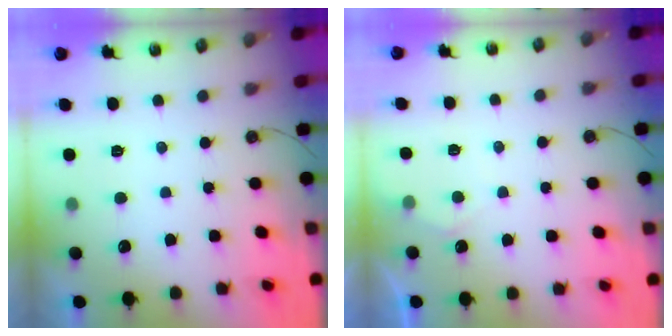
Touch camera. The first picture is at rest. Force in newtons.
{"total": 2.9, "press": 2.9, "slide": 0.4}